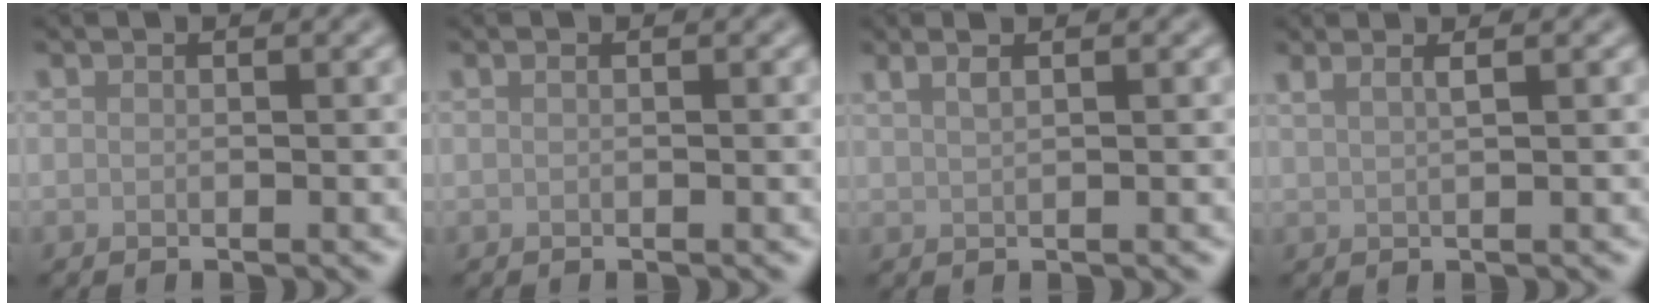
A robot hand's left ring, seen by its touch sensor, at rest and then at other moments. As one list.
[{"total": 0.0}, {"total": 2.2, "force": [1.5, 0.9, 1.4], "torque": [-0.015, 0.004, 0.012]}, {"total": 2.4, "force": [1.4, 0.9, 1.6], "torque": [-0.010, 0.001, 0.005]}]